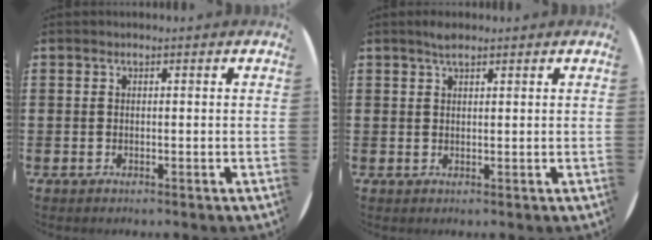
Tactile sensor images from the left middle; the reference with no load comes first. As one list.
[{"total": 1.8, "force": [1.4, 0.4, 1.0], "torque": [-0.019, 0.004, 0.025]}]